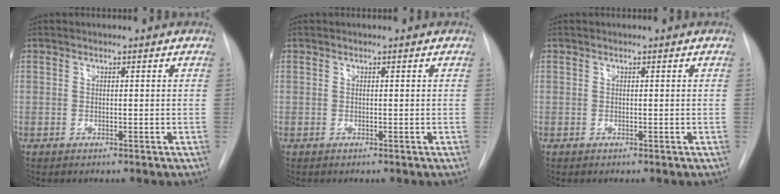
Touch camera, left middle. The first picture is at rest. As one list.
[{"total": 0.0}, {"total": 0.0}]